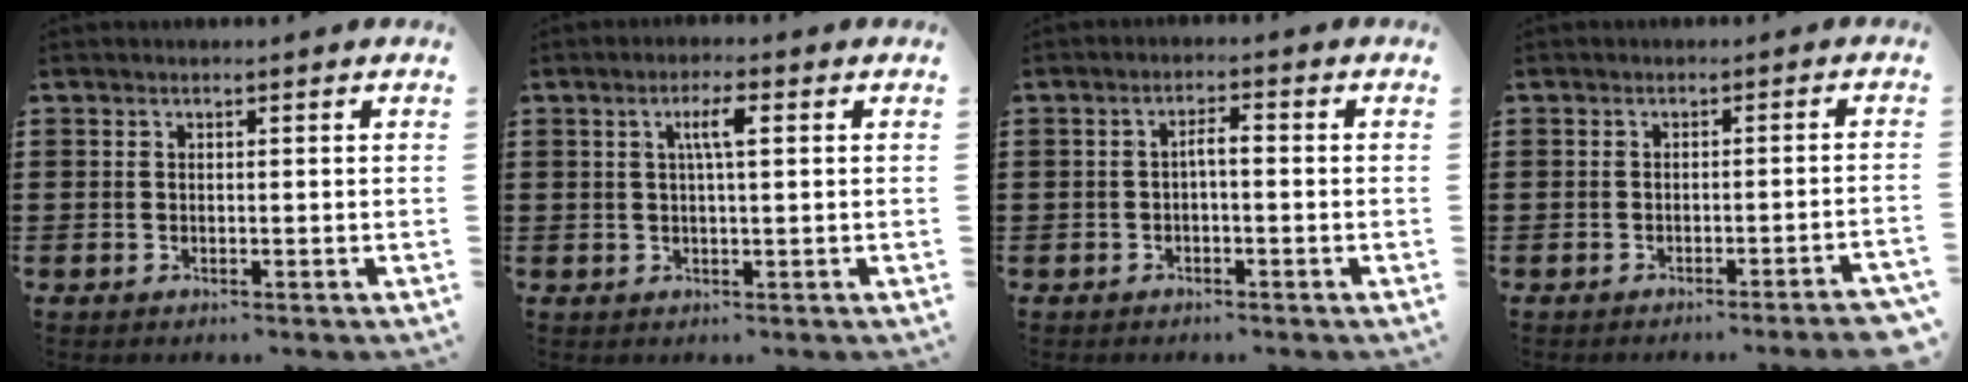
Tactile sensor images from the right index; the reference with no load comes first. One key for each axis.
{"total": 3.7, "fx": 0.9, "fy": 0.7, "fz": 3.5, "tx": -0.071, "ty": 0.009, "tz": 0.011}
{"total": 2.0, "fx": -0.6, "fy": 0.4, "fz": 1.8, "tx": -0.035, "ty": 0.005, "tz": -0.014}
{"total": 2.3, "fx": -1.9, "fy": -0.4, "fz": 1.3, "tx": -0.021, "ty": -0.002, "tz": -0.037}